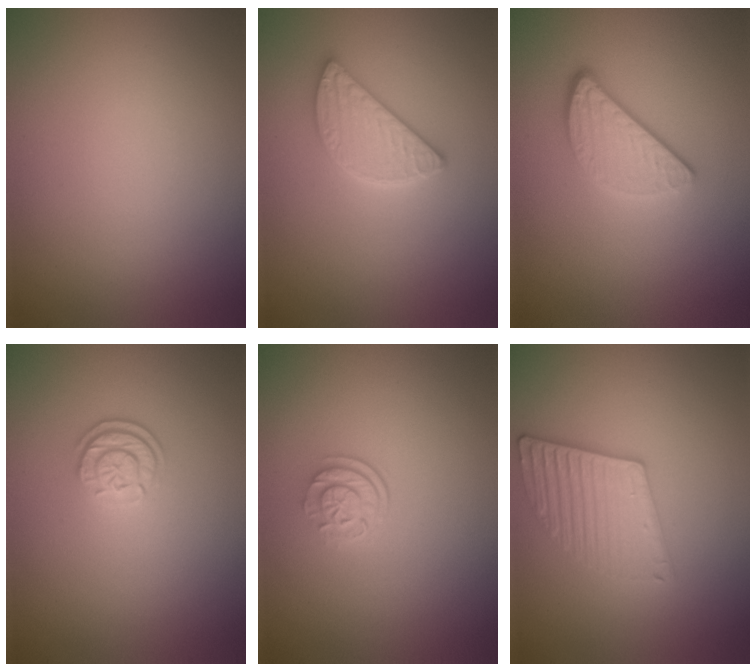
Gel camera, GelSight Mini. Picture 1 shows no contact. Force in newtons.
{"total": 3.2, "press": 3.0, "slide": 1.2}
{"total": 3.3, "press": 2.6, "slide": 2.0}
{"total": 2.4, "press": 1.9, "slide": 1.5}
{"total": 2.4, "press": 1.7, "slide": 1.6}
{"total": 3.2, "press": 3.1, "slide": 0.8}